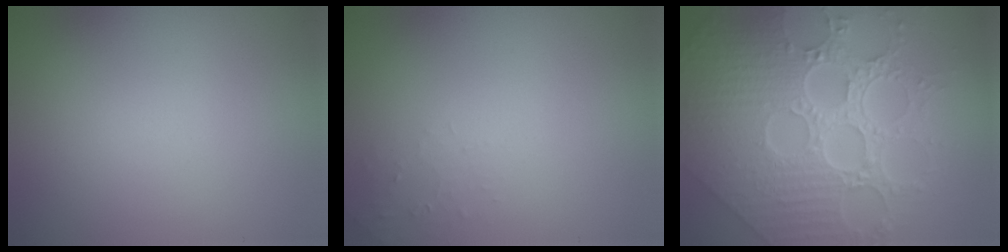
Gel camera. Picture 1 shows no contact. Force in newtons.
{"total": 0.9, "press": 0.9, "slide": 0.2}
{"total": 9.4, "press": 6.9, "slide": 6.3}